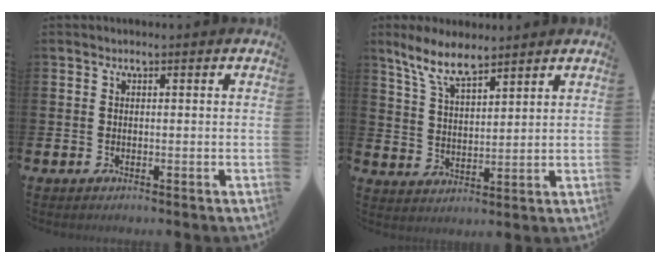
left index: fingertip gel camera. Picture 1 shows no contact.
{"total": 7.5, "force": [6.4, 1.9, 3.5], "torque": [-0.094, -0.013, 0.118]}